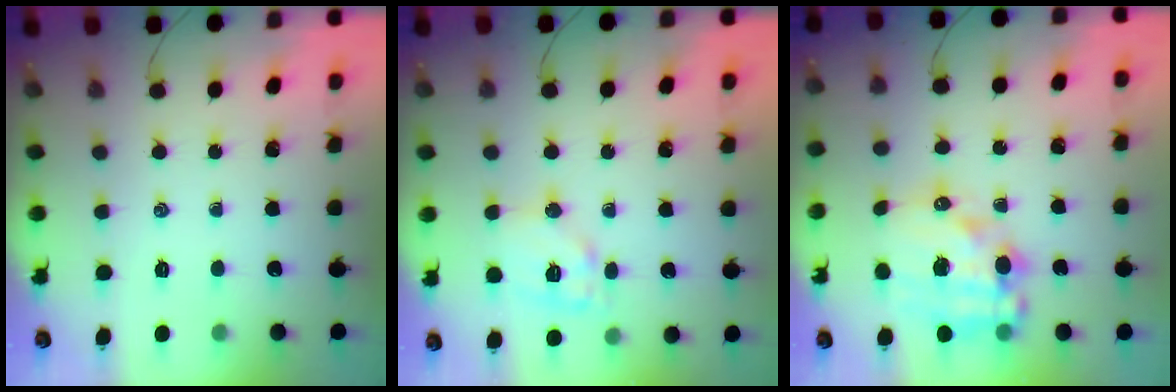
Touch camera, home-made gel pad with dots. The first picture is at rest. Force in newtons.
{"total": 11.9, "press": 11.8, "slide": 1.3}
{"total": 16.0, "press": 15.6, "slide": 3.5}